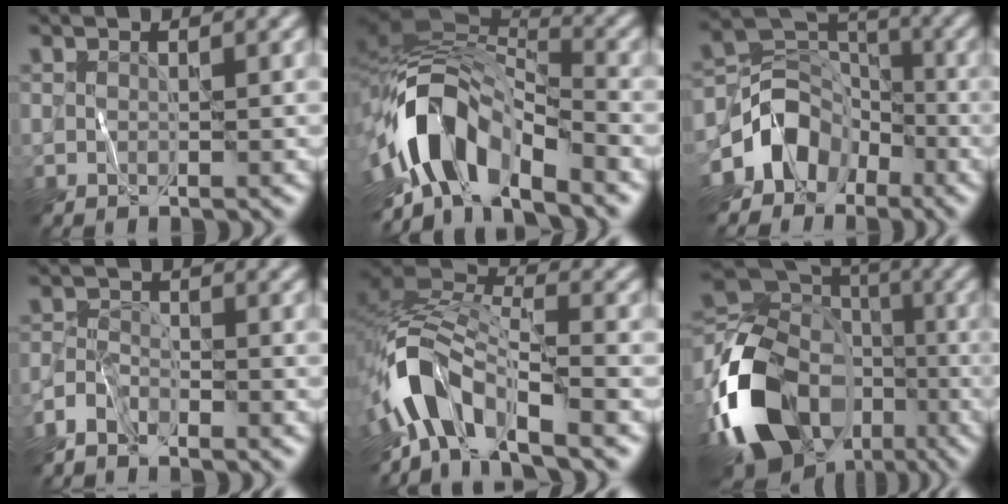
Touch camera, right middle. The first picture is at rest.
{"total": 10.9, "force": [-5.3, 5.6, 7.7], "torque": [-0.136, 0.002, -0.101]}
{"total": 8.6, "force": [-4.4, 6.3, 4.0], "torque": [-0.062, -0.001, -0.091]}
{"total": 2.5, "force": [-2.3, 0.8, 0.6], "torque": [-0.016, 0.003, -0.057]}
{"total": 7.0, "force": [-4.5, 2.7, 4.6], "torque": [-0.080, 0.009, -0.101]}
{"total": 16.1, "force": [-6.6, 11.4, 9.2], "torque": [-0.202, -0.022, -0.119]}